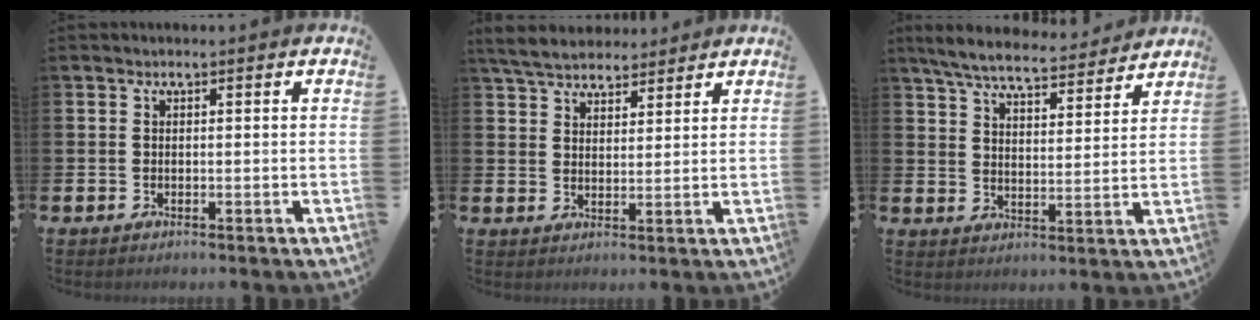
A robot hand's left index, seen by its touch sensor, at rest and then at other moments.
{"total": 5.4, "force": [5.1, 1.5, 1.0], "torque": [-0.043, -0.013, 0.095]}
{"total": 7.0, "force": [6.6, 1.2, 2.0], "torque": [-0.062, -0.037, 0.115]}